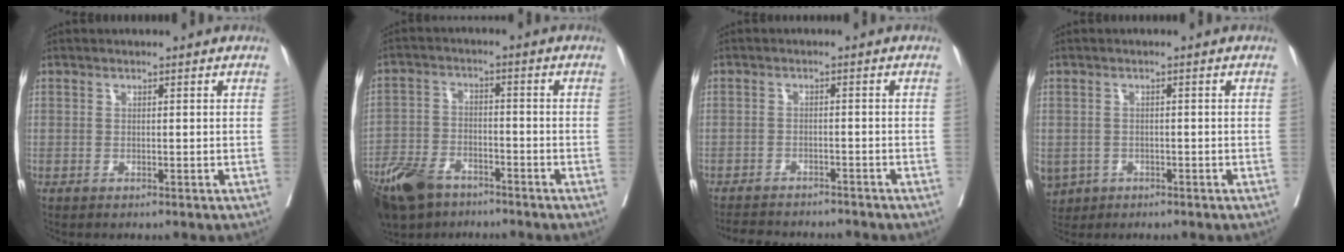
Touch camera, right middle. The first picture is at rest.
{"total": 11.1, "force": [-8.2, 5.0, 5.5], "torque": [-0.111, -0.018, -0.151]}
{"total": 9.0, "force": [-8.4, 1.8, 2.6], "torque": [-0.040, -0.004, -0.114]}
{"total": 7.1, "force": [-3.2, 5.9, 2.3], "torque": [-0.065, -0.002, -0.047]}